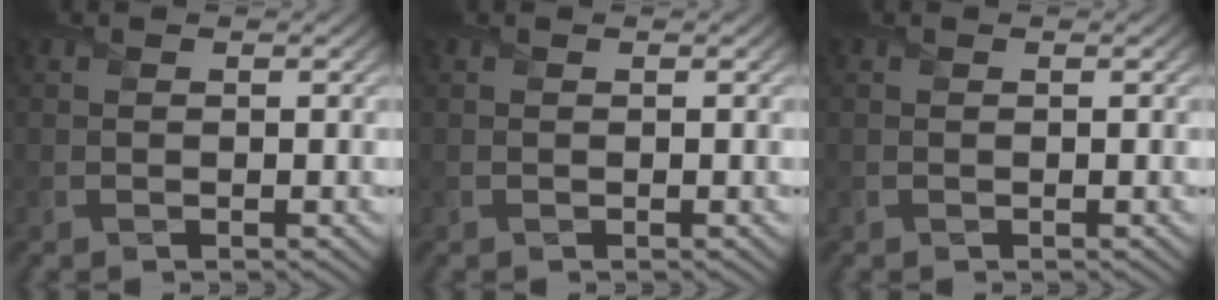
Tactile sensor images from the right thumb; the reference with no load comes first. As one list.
[{"total": 0.0}, {"total": 0.0}]